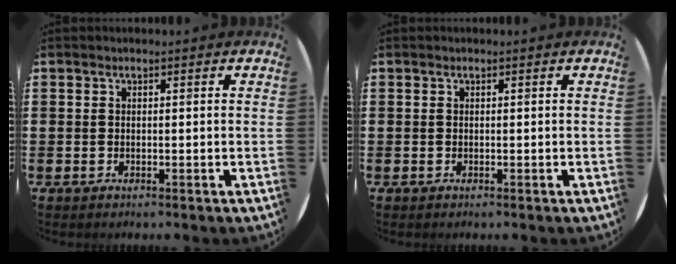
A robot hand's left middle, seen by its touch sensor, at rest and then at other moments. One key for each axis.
{"total": 0.0}